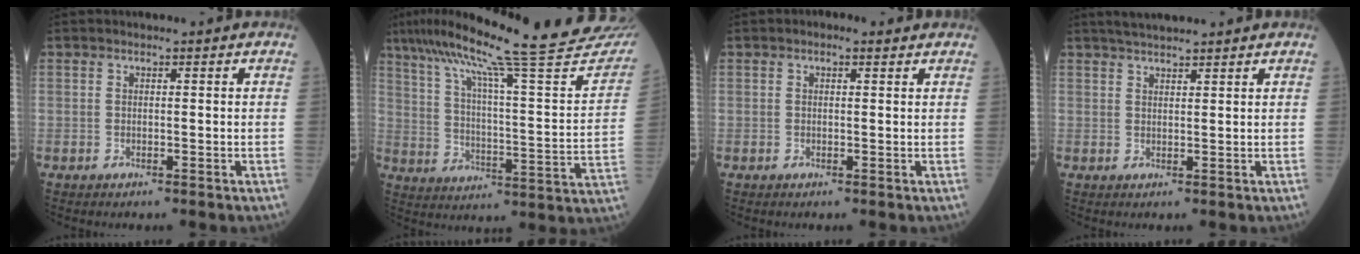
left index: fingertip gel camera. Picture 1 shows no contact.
{"total": 30.7, "force": [26.0, 1.1, 16.3], "torque": [-0.267, -0.053, 0.347]}
{"total": 1.2, "force": [0.7, 0.6, 0.8], "torque": [-0.018, 0.009, 0.006]}
{"total": 4.7, "force": [4.2, 0.4, 2.1], "torque": [-0.033, 0.031, 0.074]}